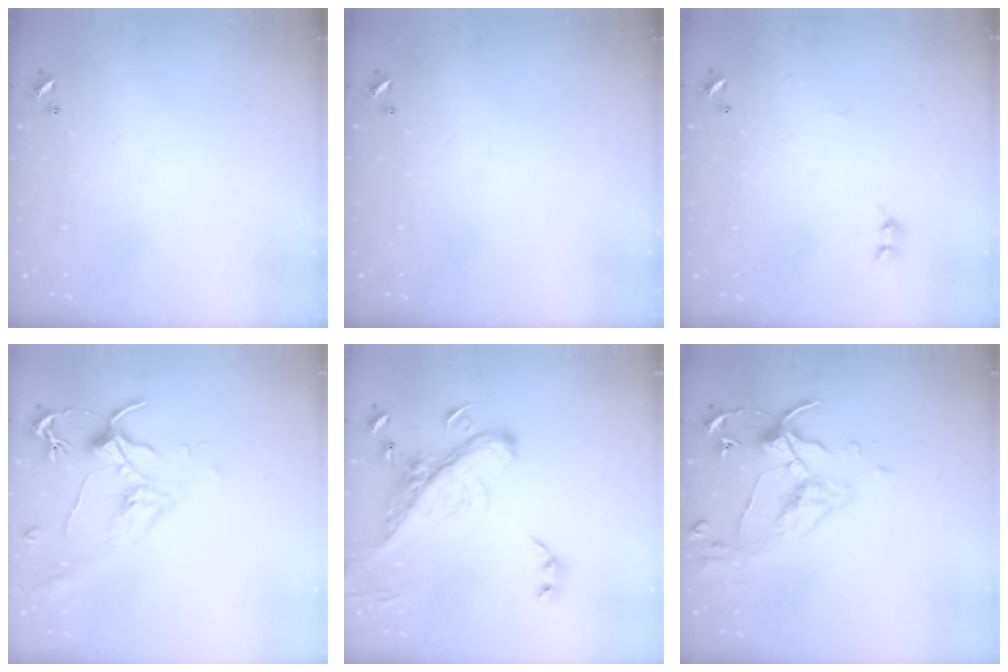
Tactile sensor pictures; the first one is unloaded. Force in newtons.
{"total": 0.0}
{"total": 1.7, "press": 1.6, "slide": 0.5}
{"total": 1.8, "press": 1.7, "slide": 0.6}
{"total": 7.9, "press": 7.6, "slide": 2.2}
{"total": 5.3, "press": 5.2, "slide": 1.0}